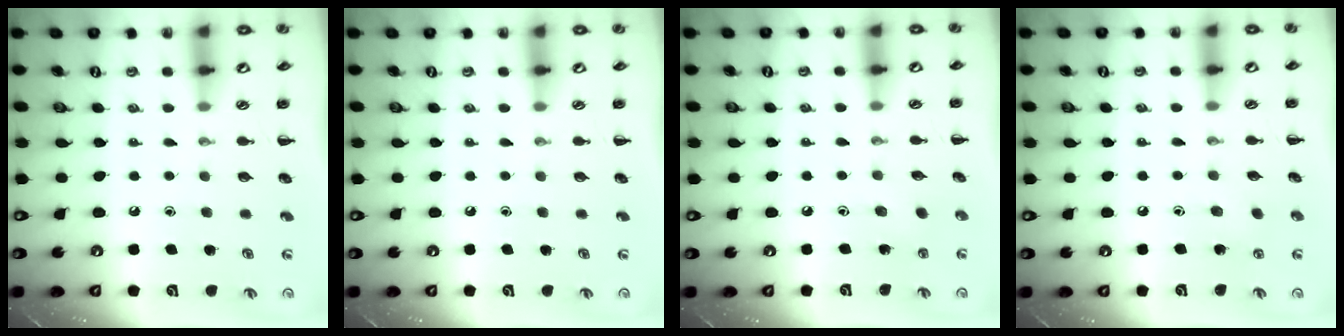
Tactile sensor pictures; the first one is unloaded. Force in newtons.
{"total": 0.0}
{"total": 1.9, "press": 1.8, "slide": 0.7}
{"total": 5.8, "press": 5.6, "slide": 1.5}